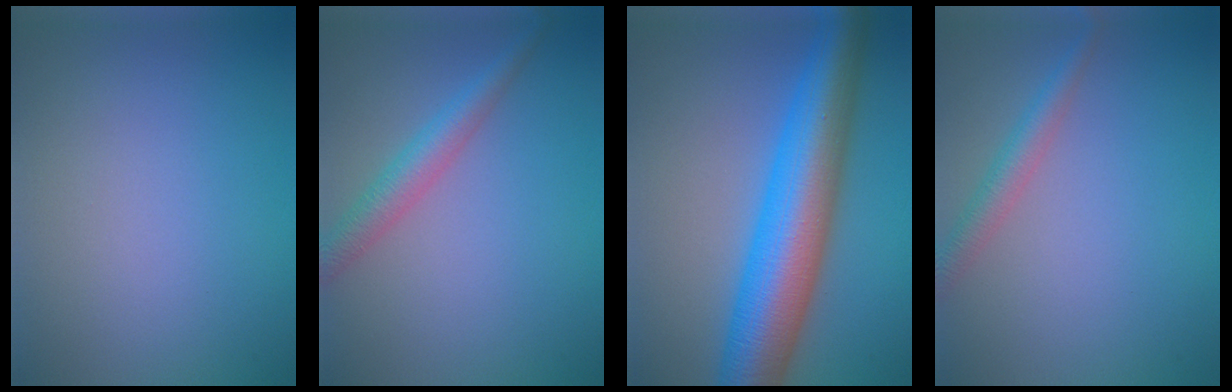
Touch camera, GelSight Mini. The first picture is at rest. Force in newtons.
{"total": 3.2, "press": 3.2, "slide": 0.1}
{"total": 11.3, "press": 11.3, "slide": 0.1}
{"total": 2.5, "press": 2.5, "slide": 0.0}